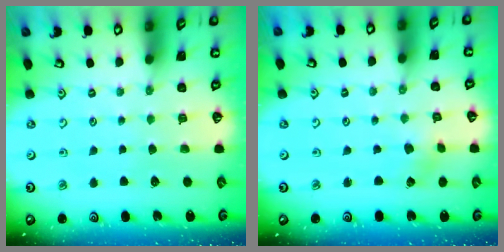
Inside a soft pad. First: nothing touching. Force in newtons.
{"total": 1.6, "press": 1.6, "slide": 0.1}